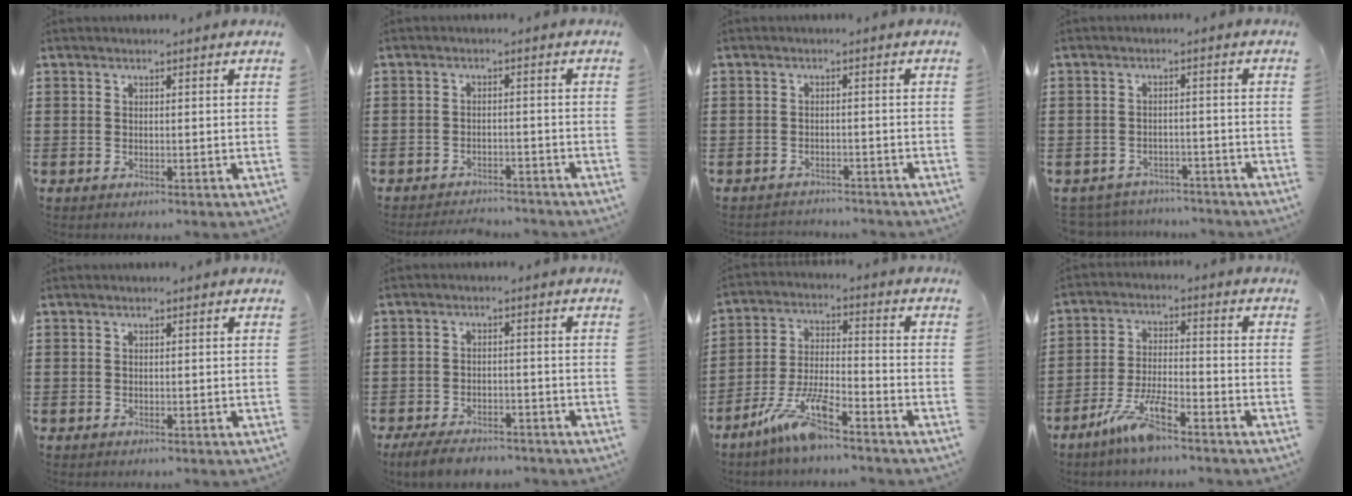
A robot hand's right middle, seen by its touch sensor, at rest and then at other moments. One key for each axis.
{"total": 2.8, "fx": -2.7, "fy": 0.4, "fz": -0.1, "tx": -0.004, "ty": -0.001, "tz": -0.059}
{"total": 2.0, "fx": -1.9, "fy": 0.4, "fz": -0.2, "tx": -0.002, "ty": 0.001, "tz": -0.043}
{"total": 3.1, "fx": -3.0, "fy": 0.7, "fz": -0.2, "tx": -0.004, "ty": 0.000, "tz": -0.066}
{"total": 0.0}
{"total": 4.6, "fx": -4.1, "fy": 1.3, "fz": 1.4, "tx": -0.037, "ty": 0.000, "tz": -0.085}
{"total": 9.1, "fx": -6.7, "fy": 1.5, "fz": 5.9, "tx": -0.139, "ty": -0.007, "tz": -0.132}
{"total": 7.3, "fx": -5.3, "fy": 1.4, "fz": 4.8, "tx": -0.109, "ty": -0.003, "tz": -0.101}